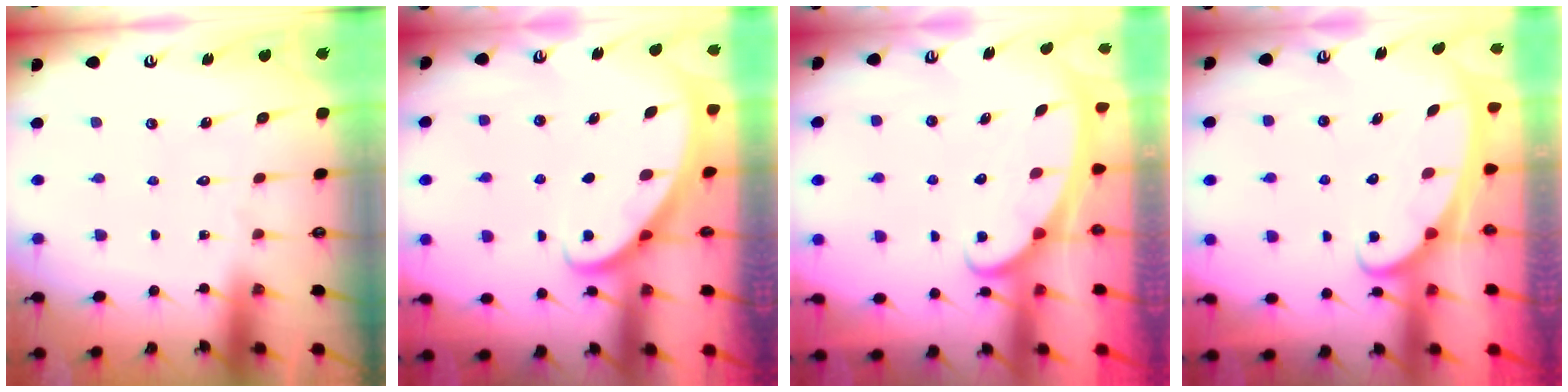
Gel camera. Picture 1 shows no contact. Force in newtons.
{"total": 2.4, "press": 2.4, "slide": 0.2}
{"total": 2.3, "press": 2.3, "slide": 0.4}
{"total": 2.1, "press": 2.1, "slide": 0.3}